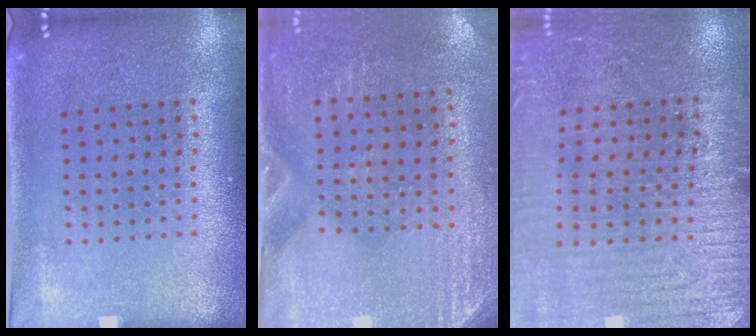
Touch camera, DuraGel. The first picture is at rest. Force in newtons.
{"total": 2.8, "press": 2.5, "slide": 1.3}
{"total": 3.1, "press": 3.1, "slide": 0.4}